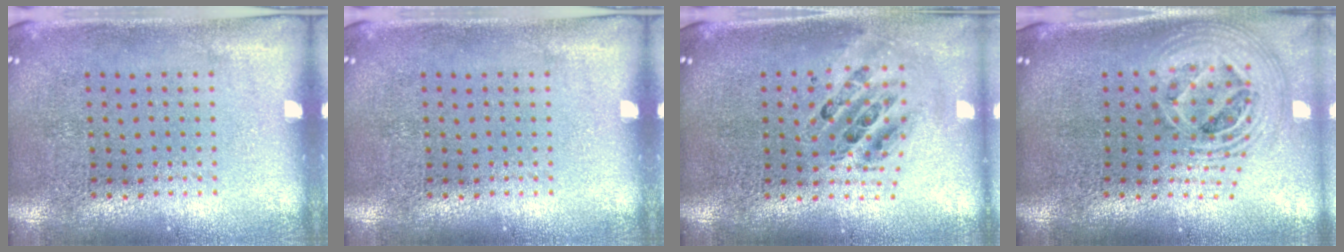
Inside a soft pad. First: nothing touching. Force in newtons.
{"total": 0.0}
{"total": 0.9, "press": 0.9, "slide": 0.1}
{"total": 2.5, "press": 1.8, "slide": 1.7}